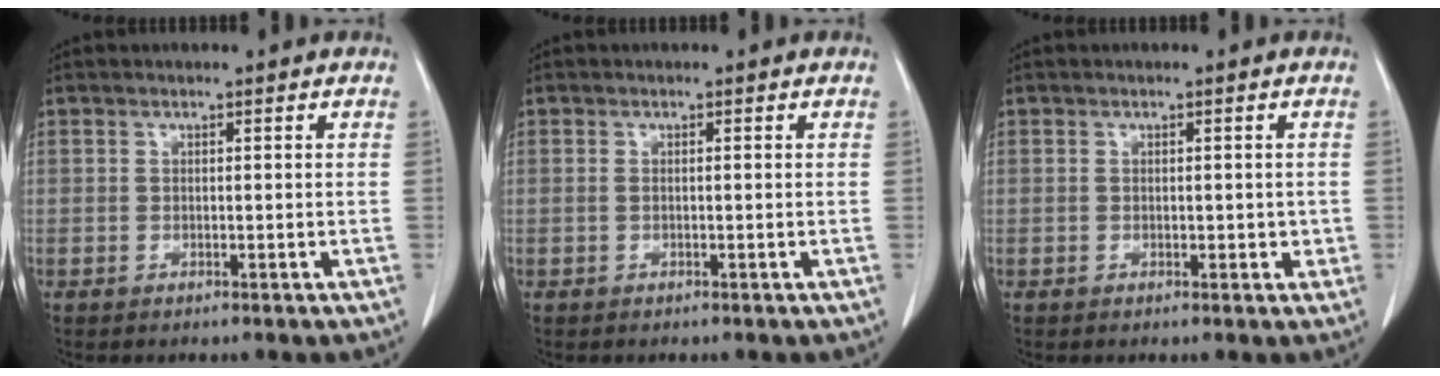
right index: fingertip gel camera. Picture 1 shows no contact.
{"total": 0.5, "force": [0.0, 0.1, 0.5], "torque": [-0.015, 0.000, 0.001]}
{"total": 1.8, "force": [-0.1, 1.2, 1.4], "torque": [-0.016, 0.003, 0.001]}